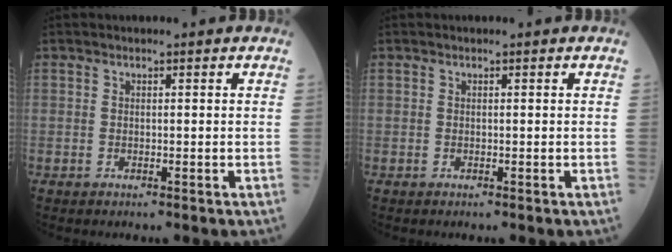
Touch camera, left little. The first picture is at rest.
{"total": 0.0}